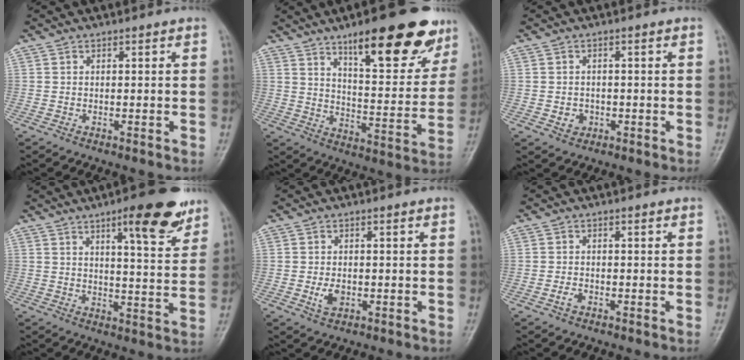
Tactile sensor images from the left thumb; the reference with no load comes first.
{"total": 21.1, "force": [13.2, 6.6, 15.0], "torque": [-0.165, -0.060, 0.196]}
{"total": 2.3, "force": [-0.7, 2.0, 0.8], "torque": [-0.004, 0.004, -0.006]}
{"total": 12.3, "force": [7.5, 3.0, 9.2], "torque": [-0.103, -0.039, 0.102]}
{"total": 3.0, "force": [-0.6, 1.9, 2.2], "torque": [-0.039, -0.002, -0.009]}
{"total": 1.4, "force": [-0.8, 0.8, 0.8], "torque": [-0.018, 0.002, -0.017]}